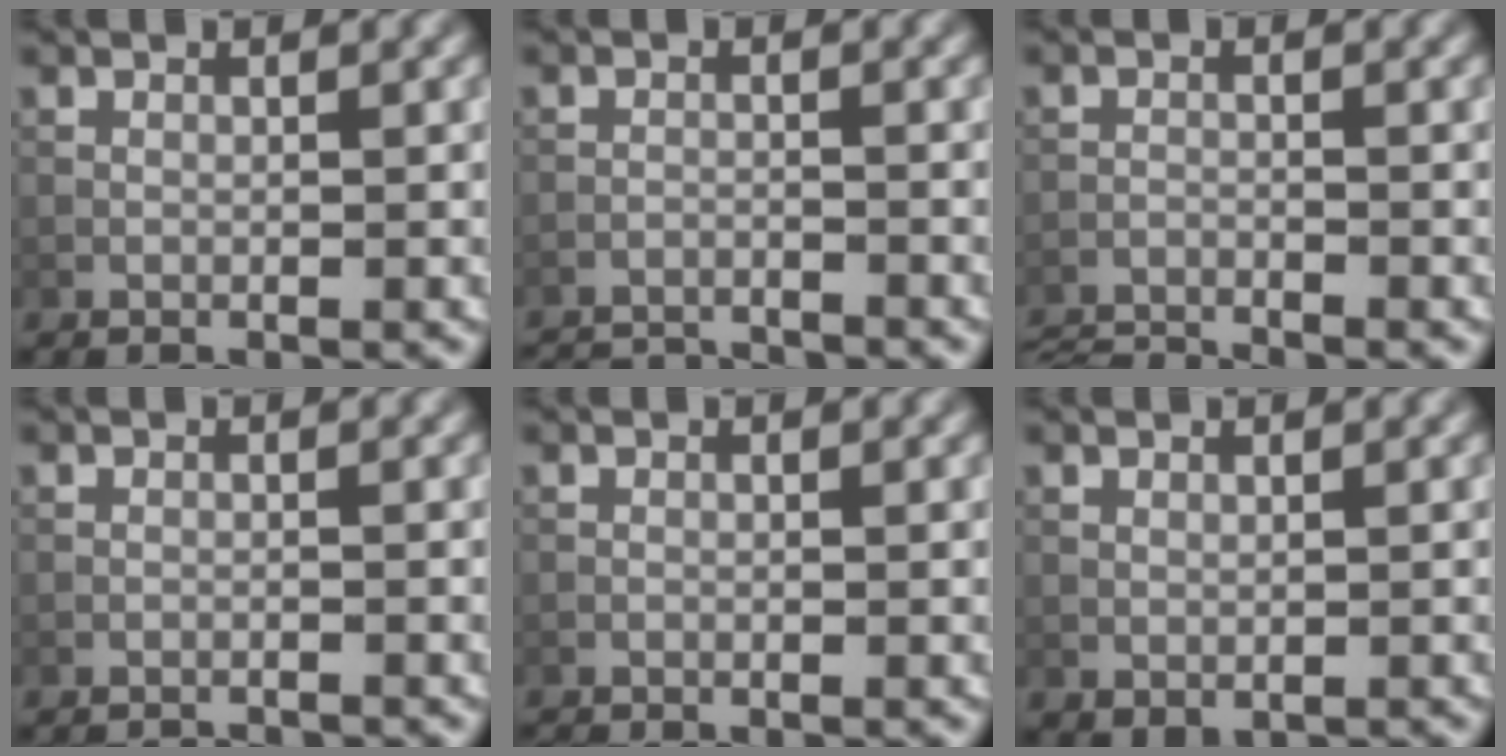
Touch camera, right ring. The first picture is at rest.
{"total": 7.0, "force": [-6.9, 0.9, 1.0], "torque": [-0.021, -0.013, -0.107]}
{"total": 4.3, "force": [-4.2, 0.2, 0.8], "torque": [-0.023, -0.018, -0.078]}
{"total": 3.5, "force": [-3.4, 0.4, 0.6], "torque": [-0.009, -0.001, -0.049]}
{"total": 0.9, "force": [-0.9, -0.1, 0.1], "torque": [0.000, -0.001, -0.018]}
{"total": 0.7, "force": [0.2, 0.6, 0.3], "torque": [-0.006, -0.003, 0.009]}